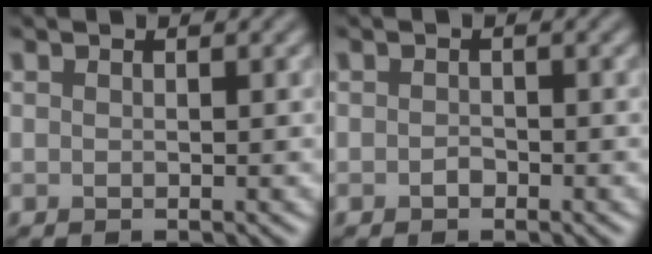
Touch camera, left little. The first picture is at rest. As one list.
[{"total": 0.7, "force": [-0.4, 0.5, 0.3], "torque": [-0.006, -0.002, -0.007]}]